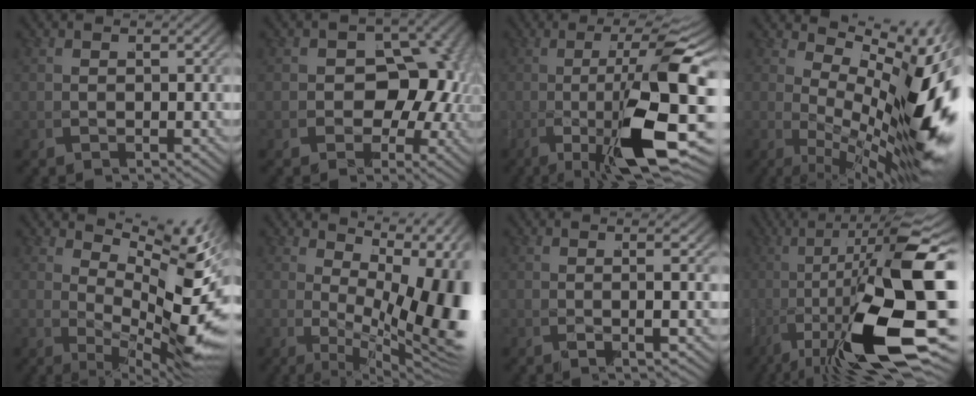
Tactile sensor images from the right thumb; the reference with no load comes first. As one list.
[{"total": 7.1, "force": [-1.1, 6.0, 3.8], "torque": [-0.079, -0.034, -0.008]}, {"total": 13.6, "force": [-1.7, 3.7, 12.9], "torque": [-0.208, -0.008, -0.023]}, {"total": 12.1, "force": [0.0, 5.8, 10.6], "torque": [-0.159, -0.038, 0.016]}, {"total": 8.8, "force": [2.7, 3.2, 7.8], "torque": [-0.108, -0.012, 0.047]}, {"total": 11.7, "force": [0.3, 5.8, 10.1], "torque": [-0.157, -0.053, 0.029]}, {"total": 2.6, "force": [1.0, -0.2, 2.4], "torque": [-0.033, 0.011, 0.011]}, {"total": 15.8, "force": [-2.0, 5.8, 14.5], "torque": [-0.230, -0.024, -0.022]}]